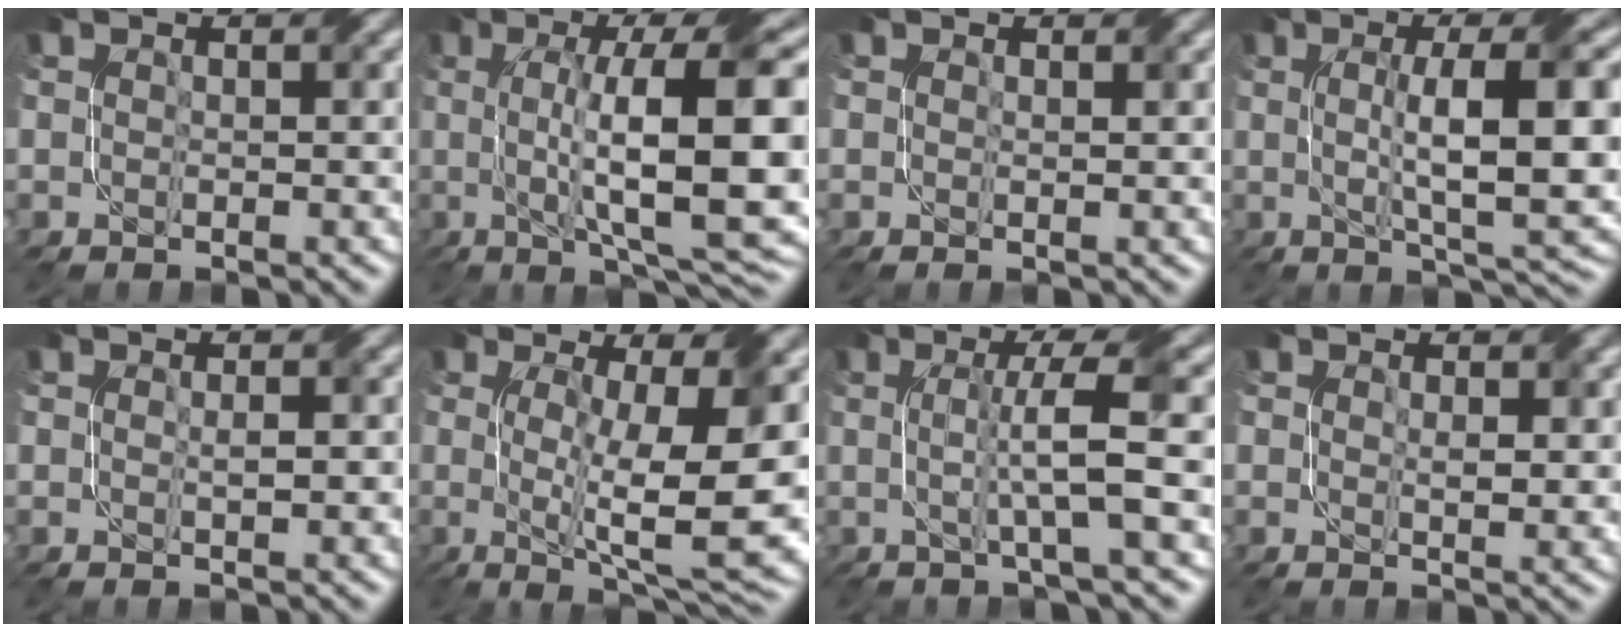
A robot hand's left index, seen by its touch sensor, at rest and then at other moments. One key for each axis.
{"total": 14.3, "fx": 0.6, "fy": 3.8, "fz": 13.8, "tx": -0.206, "ty": 0.004, "tz": 0.014}
{"total": 0.6, "fx": 0.3, "fy": -0.1, "fz": 0.6, "tx": -0.010, "ty": -0.004, "tz": 0.001}
{"total": 11.9, "fx": 1.1, "fy": 2.9, "fz": 11.5, "tx": -0.166, "ty": 0.005, "tz": 0.021}
{"total": 1.3, "fx": 0.1, "fy": 0.1, "fz": 1.3, "tx": -0.023, "ty": 0.001, "tz": 0.002}
{"total": 12.1, "fx": -0.1, "fy": 3.0, "fz": 11.7, "tx": -0.176, "ty": -0.012, "tz": 0.006}
{"total": 5.9, "fx": 0.1, "fy": 0.5, "fz": 5.9, "tx": -0.102, "ty": 0.008, "tz": 0.001}
{"total": 2.2, "fx": 0.7, "fy": 0.9, "fz": 1.9, "tx": -0.031, "ty": -0.006, "tz": 0.015}